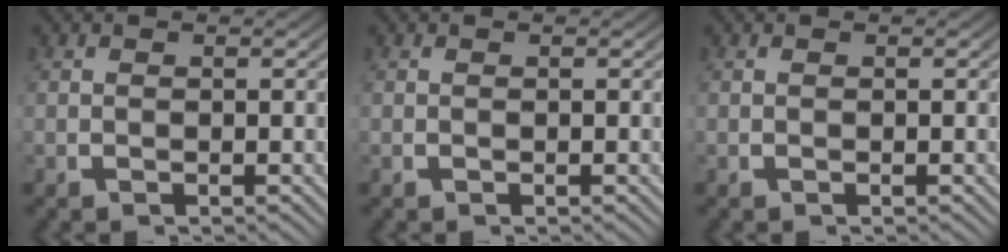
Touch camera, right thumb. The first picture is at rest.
{"total": 0.0}
{"total": 0.0}